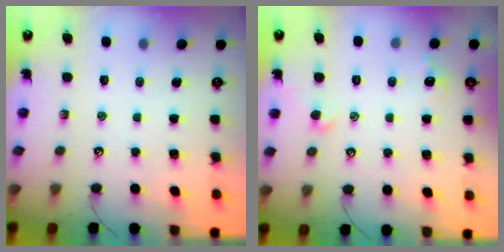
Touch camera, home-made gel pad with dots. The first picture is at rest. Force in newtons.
{"total": 1.4, "press": 1.2, "slide": 0.6}